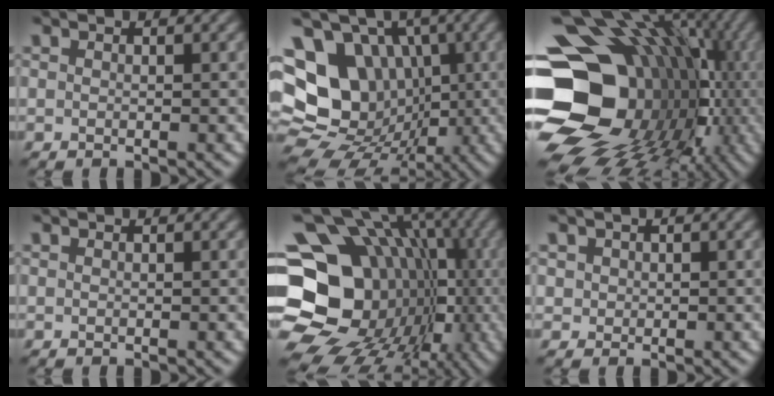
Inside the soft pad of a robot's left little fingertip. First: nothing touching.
{"total": 17.7, "force": [1.2, 15.1, 9.1], "torque": [-0.183, 0.022, 0.005]}
{"total": 21.0, "force": [-2.4, 17.6, 11.2], "torque": [-0.182, -0.007, -0.044]}
{"total": 0.0}
{"total": 22.3, "force": [-3.3, 19.2, 10.8], "torque": [-0.172, 0.007, -0.082]}
{"total": 1.2, "force": [0.4, 1.1, 0.3], "torque": [0.000, -0.001, 0.010]}